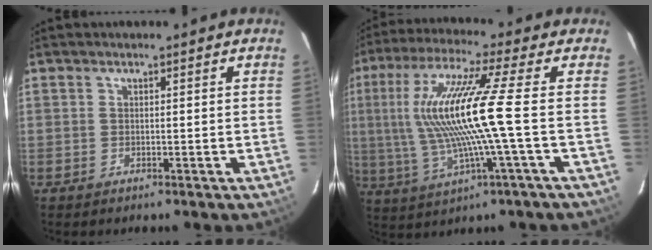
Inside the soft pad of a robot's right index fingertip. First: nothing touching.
{"total": 15.3, "force": [-0.1, -0.3, 15.3], "torque": [-0.290, -0.002, 0.009]}